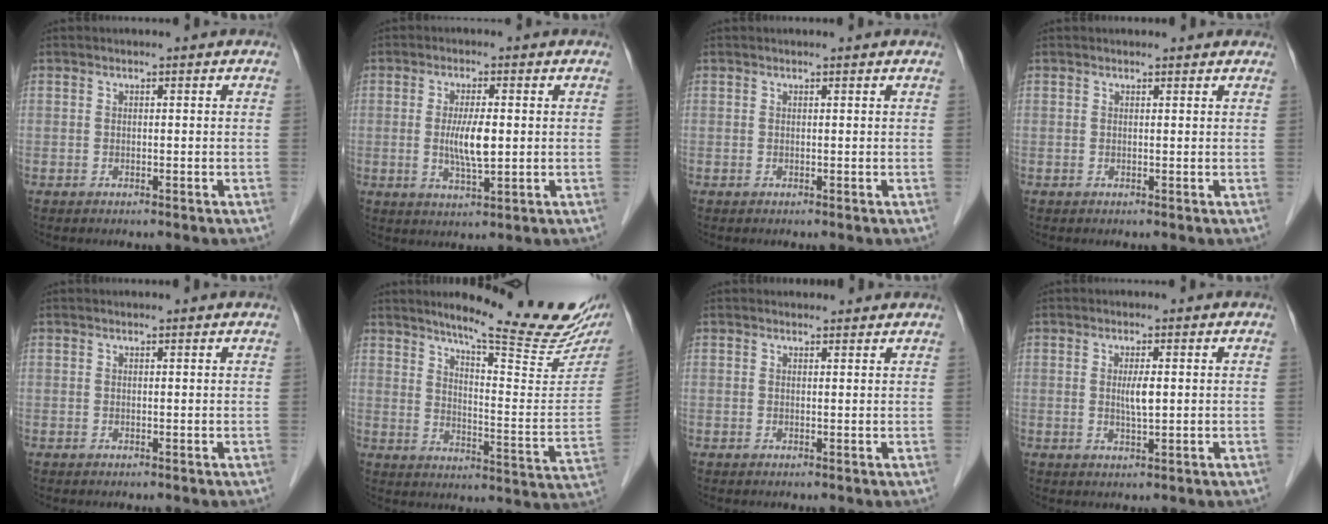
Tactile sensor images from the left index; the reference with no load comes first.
{"total": 5.3, "force": [-0.1, 0.9, 5.2], "torque": [-0.101, -0.011, -0.002]}
{"total": 0.7, "force": [0.7, 0.0, 0.0], "torque": [-0.008, 0.002, 0.007]}
{"total": 2.4, "force": [2.2, 0.8, 0.4], "torque": [-0.007, 0.006, 0.017]}
{"total": 1.1, "force": [1.1, 0.0, 0.1], "torque": [-0.011, 0.002, 0.010]}
{"total": 21.0, "force": [17.5, 1.6, 11.4], "torque": [-0.153, -0.068, 0.222]}
{"total": 2.7, "force": [2.6, 0.8, 0.2], "torque": [-0.005, 0.007, 0.029]}
{"total": 2.5, "force": [0.1, 0.3, 2.4], "torque": [-0.047, -0.006, 0.003]}